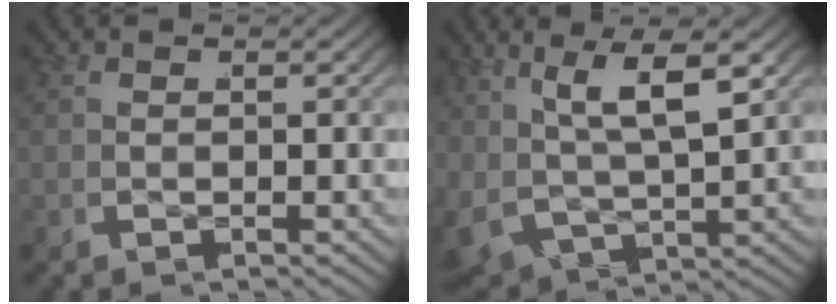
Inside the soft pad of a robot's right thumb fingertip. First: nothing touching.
{"total": 8.3, "force": [0.8, 5.1, 6.5], "torque": [-0.140, -0.016, 0.029]}